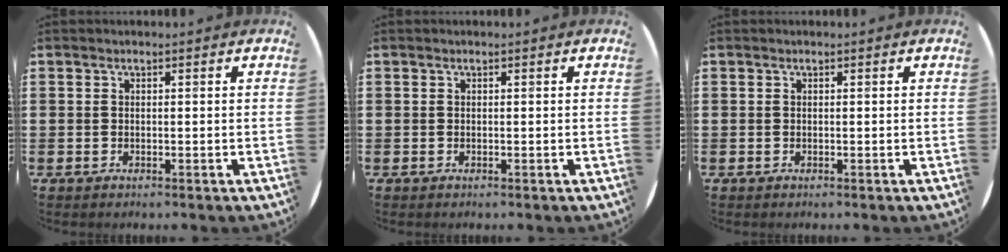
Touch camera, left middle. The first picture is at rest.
{"total": 0.0}
{"total": 0.0}